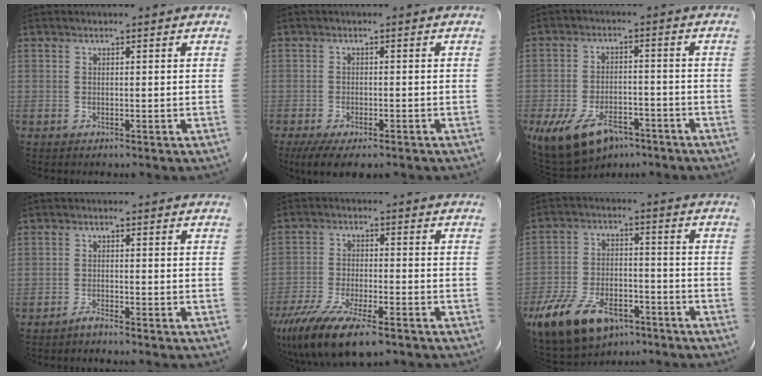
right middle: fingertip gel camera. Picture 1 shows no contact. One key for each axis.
{"total": 8.4, "fx": -6.1, "fy": 2.8, "fz": 5.1, "tx": -0.076, "ty": -0.014, "tz": -0.092}
{"total": 12.0, "fx": -7.4, "fy": 6.4, "fz": 7.0, "tx": -0.139, "ty": -0.002, "tz": -0.116}
{"total": 1.5, "fx": -1.4, "fy": -0.2, "fz": 0.4, "tx": -0.016, "ty": -0.002, "tz": -0.027}
{"total": 18.8, "fx": -12.8, "fy": 6.7, "fz": 12.0, "tx": -0.264, "ty": -0.032, "tz": -0.217}
{"total": 17.7, "fx": -10.8, "fy": 9.5, "fz": 10.3, "tx": -0.242, "ty": -0.009, "tz": -0.183}